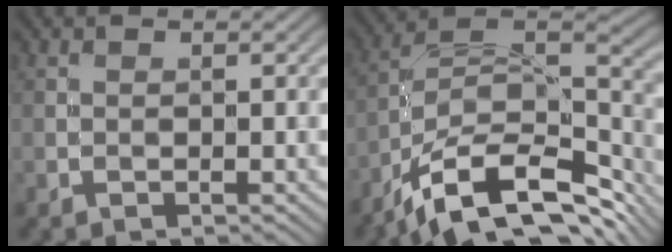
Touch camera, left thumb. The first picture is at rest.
{"total": 14.8, "force": [-9.7, 5.8, 9.6], "torque": [-0.198, -0.007, -0.162]}